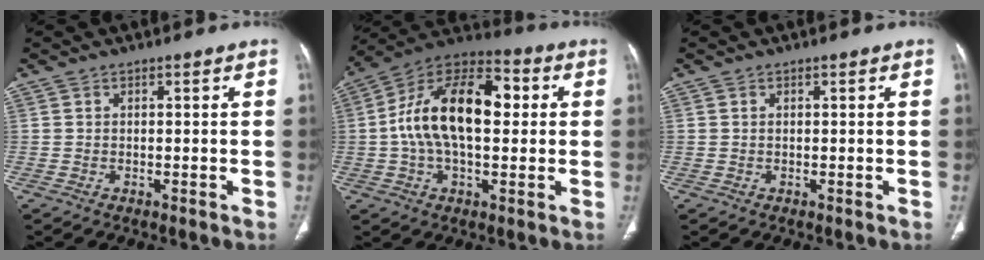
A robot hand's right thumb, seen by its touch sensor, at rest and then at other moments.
{"total": 19.3, "force": [1.9, 10.5, 16.1], "torque": [-0.269, 0.035, 0.025]}
{"total": 0.0}